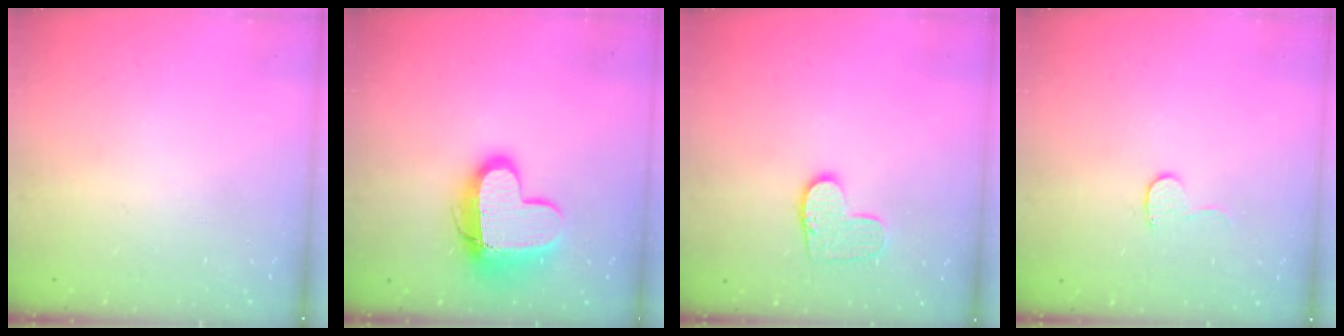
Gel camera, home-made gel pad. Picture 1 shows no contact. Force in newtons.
{"total": 14.4, "press": 14.4, "slide": 1.0}
{"total": 9.0, "press": 9.0, "slide": 0.5}
{"total": 4.9, "press": 4.9, "slide": 0.4}